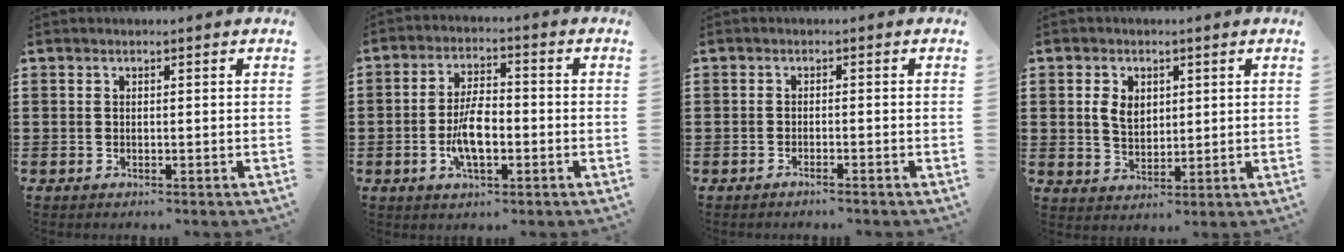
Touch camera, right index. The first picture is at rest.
{"total": 7.1, "force": [-1.8, 3.0, 6.1], "torque": [-0.138, -0.002, -0.041]}
{"total": 1.4, "force": [-1.3, -0.3, 0.4], "torque": [-0.008, -0.001, -0.025]}
{"total": 4.0, "force": [0.9, 2.9, 2.6], "torque": [-0.059, 0.012, 0.014]}